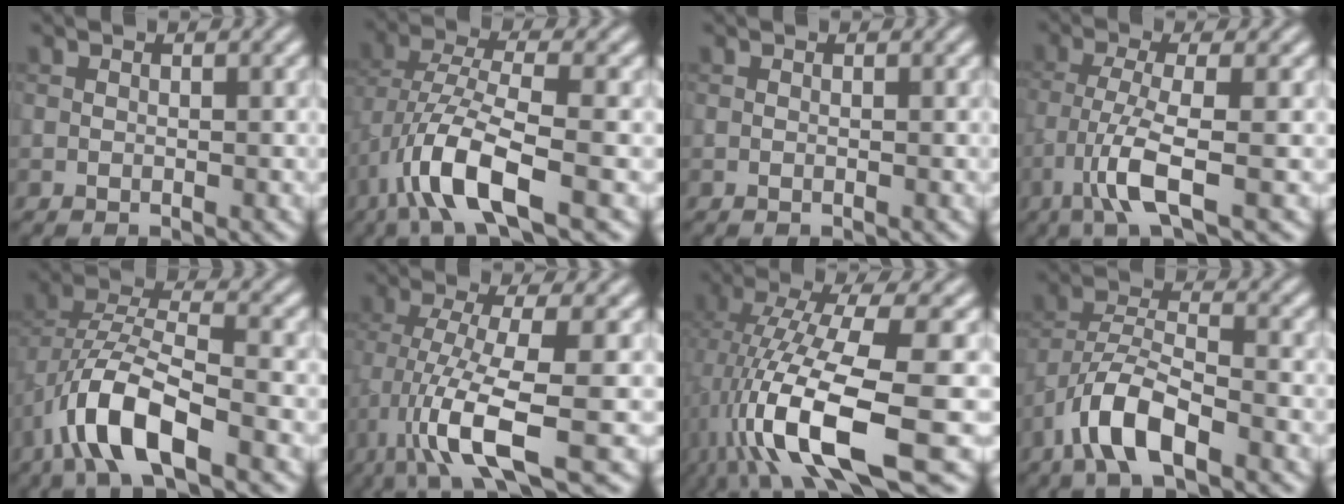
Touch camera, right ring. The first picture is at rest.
{"total": 7.2, "force": [-3.2, 2.2, 6.1], "torque": [-0.119, 0.003, -0.070]}
{"total": 0.0}
{"total": 4.9, "force": [-2.1, 0.7, 4.4], "torque": [-0.090, -0.003, -0.047]}
{"total": 8.3, "force": [-3.9, 3.3, 6.6], "torque": [-0.131, 0.005, -0.080]}
{"total": 8.7, "force": [-3.2, 1.9, 7.8], "torque": [-0.147, -0.009, -0.061]}
{"total": 12.5, "force": [-3.2, 3.7, 11.5], "torque": [-0.216, -0.011, -0.053]}
{"total": 6.3, "force": [-3.6, 2.1, 4.7], "torque": [-0.088, 0.005, -0.076]}